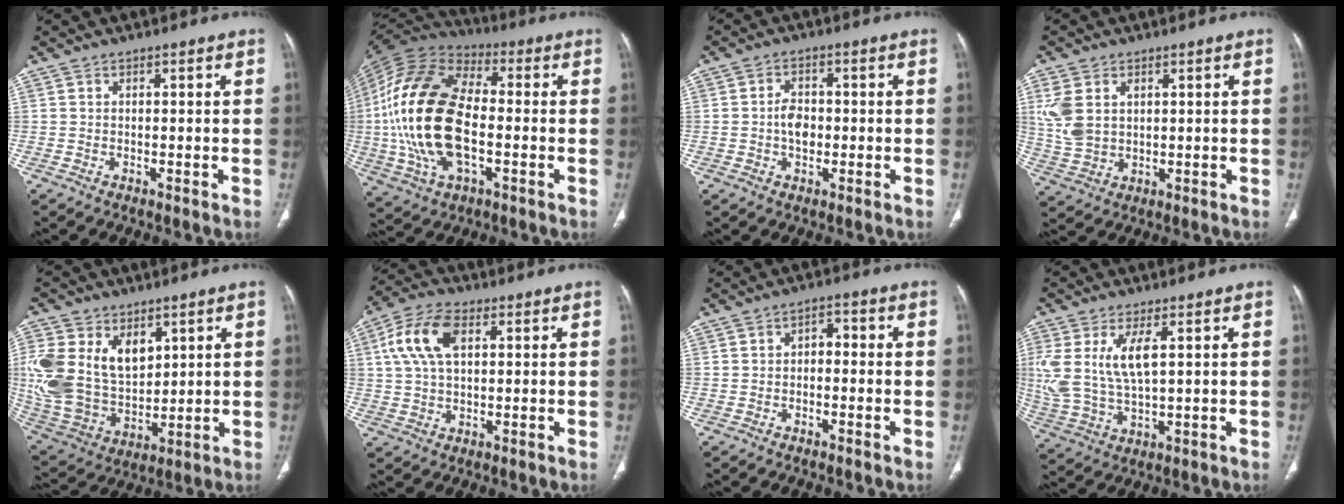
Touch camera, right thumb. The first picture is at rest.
{"total": 24.0, "force": [-2.0, 13.0, 20.0], "torque": [-0.415, 0.010, -0.036]}
{"total": 4.4, "force": [-0.5, 3.1, 3.2], "torque": [-0.047, 0.009, -0.012]}
{"total": 8.1, "force": [2.3, 5.6, 5.4], "torque": [-0.117, -0.002, 0.058]}
{"total": 21.5, "force": [6.3, 14.9, 14.1], "torque": [-0.297, -0.015, 0.142]}
{"total": 10.6, "force": [3.1, 5.9, 8.2], "torque": [-0.168, 0.016, 0.055]}
{"total": 2.9, "force": [-0.5, 1.9, 2.1], "torque": [-0.024, 0.018, -0.016]}
{"total": 11.9, "force": [3.0, 5.2, 10.3], "torque": [-0.239, -0.007, 0.074]}